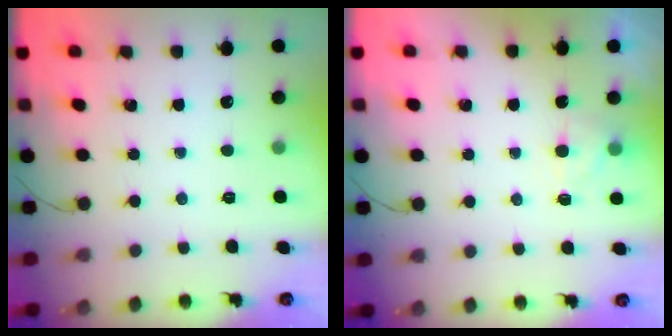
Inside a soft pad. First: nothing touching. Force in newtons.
{"total": 2.9, "press": 2.5, "slide": 1.5}